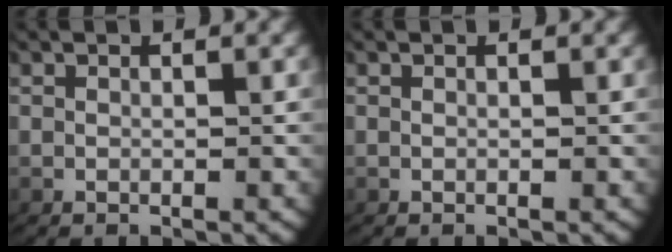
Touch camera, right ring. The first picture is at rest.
{"total": 0.0}